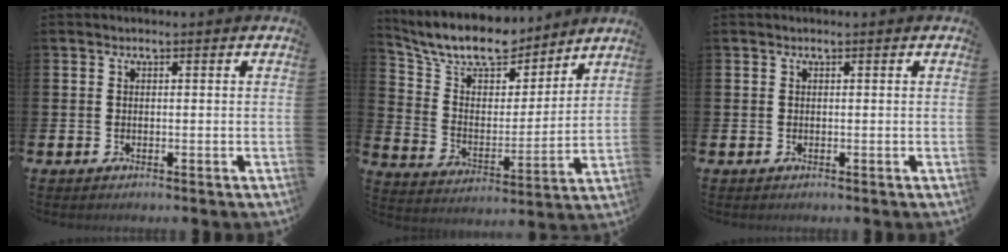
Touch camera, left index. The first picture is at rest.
{"total": 11.1, "force": [9.9, 3.8, 3.3], "torque": [-0.098, -0.068, 0.174]}
{"total": 0.0}